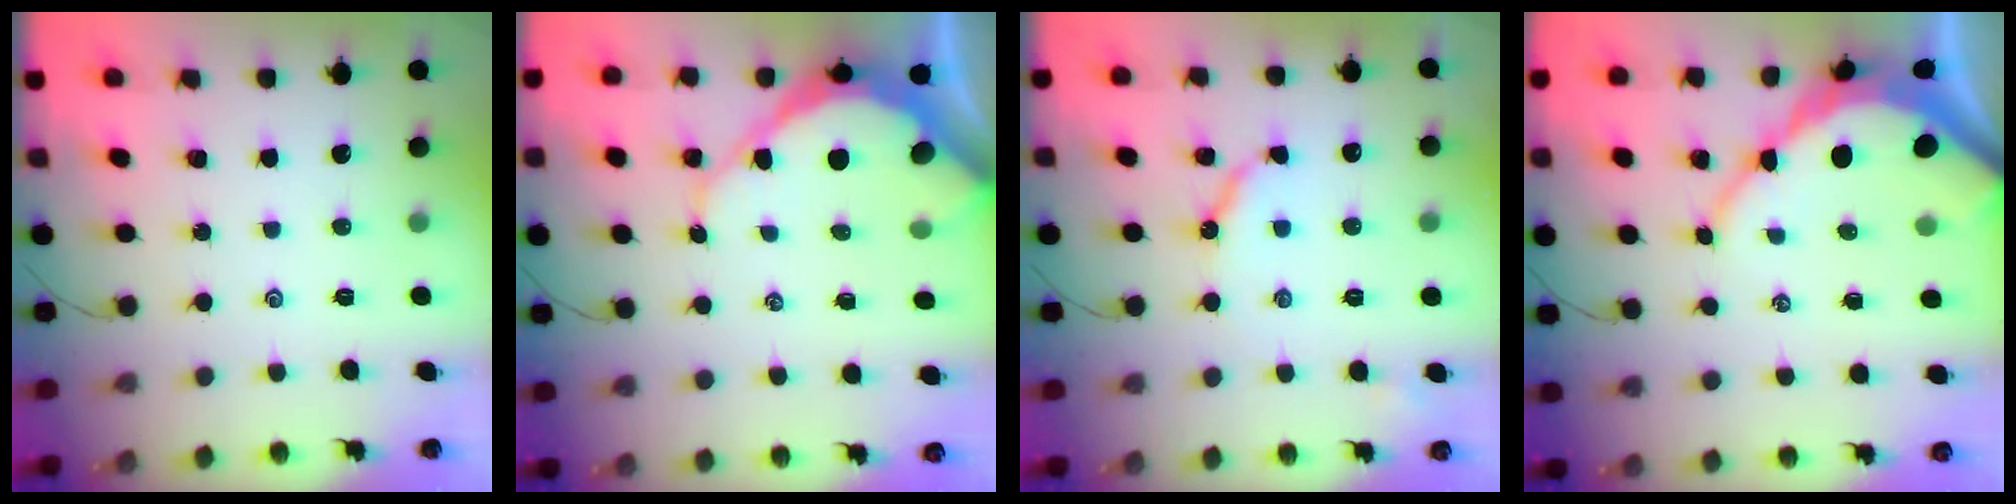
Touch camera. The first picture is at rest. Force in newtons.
{"total": 11.0, "press": 11.0, "slide": 1.0}
{"total": 6.1, "press": 6.0, "slide": 0.5}
{"total": 11.1, "press": 11.0, "slide": 1.2}